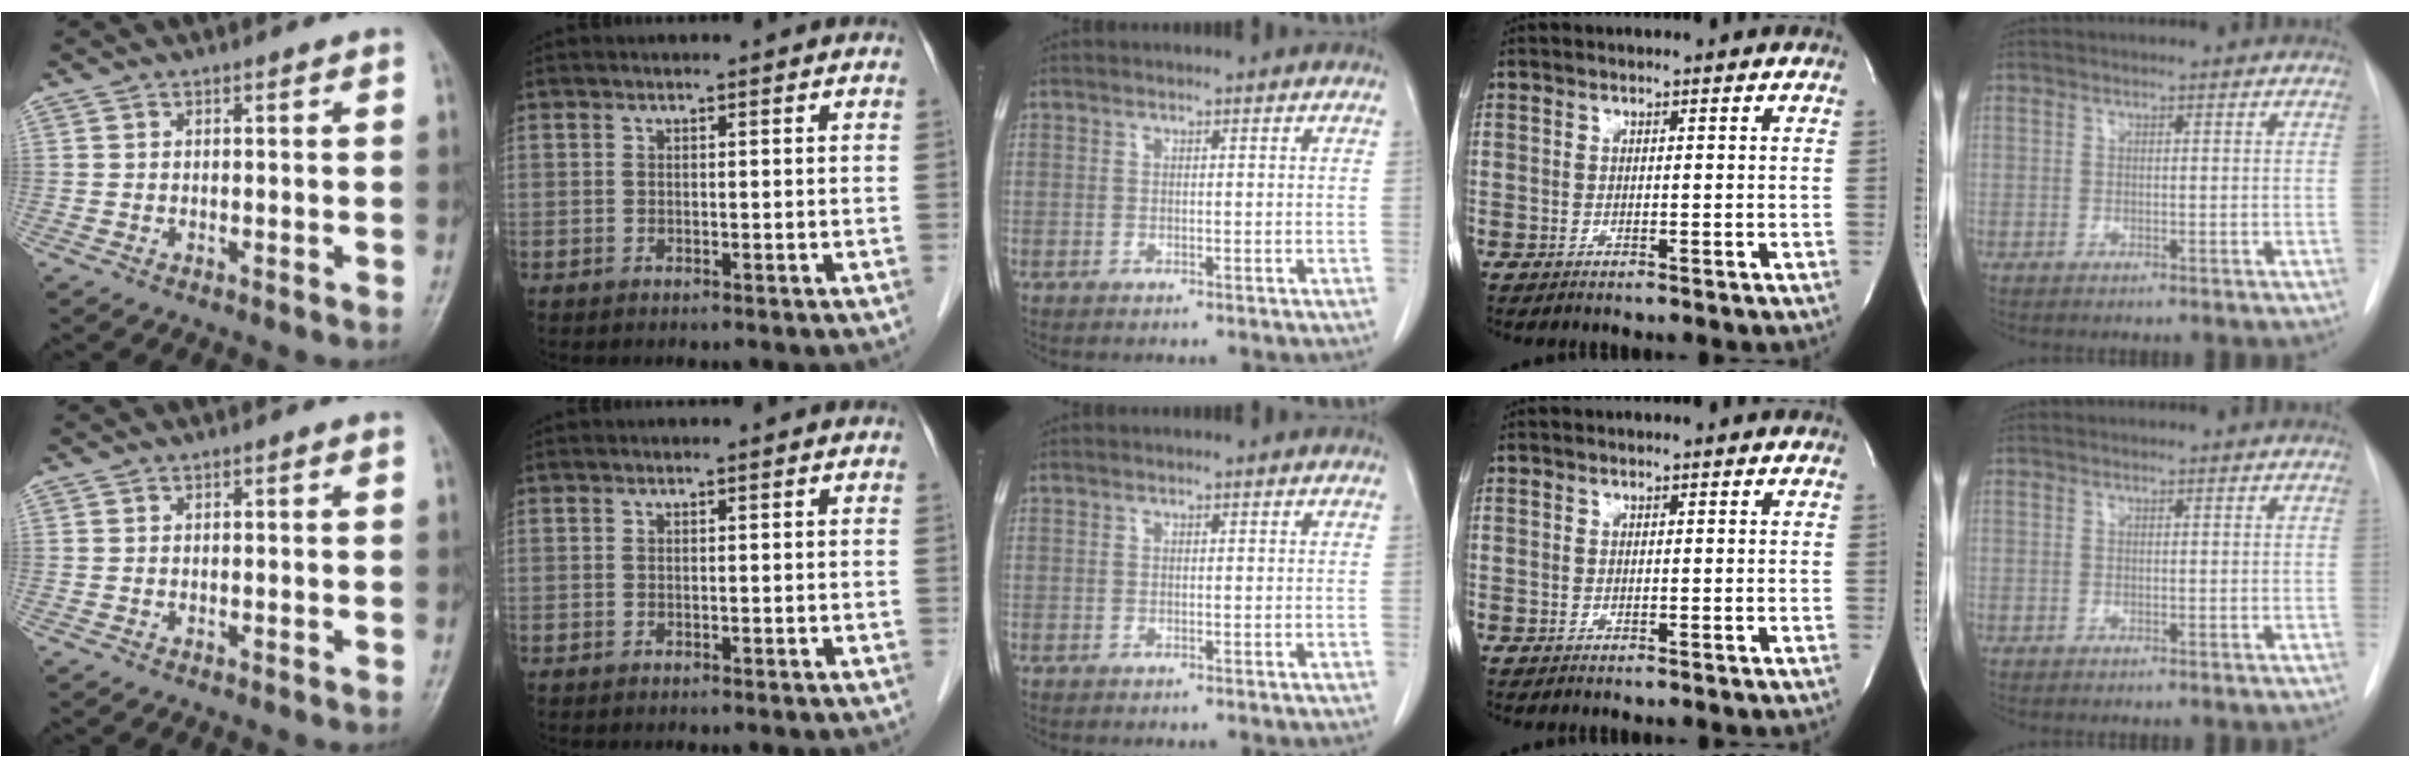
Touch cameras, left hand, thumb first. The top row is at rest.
{}